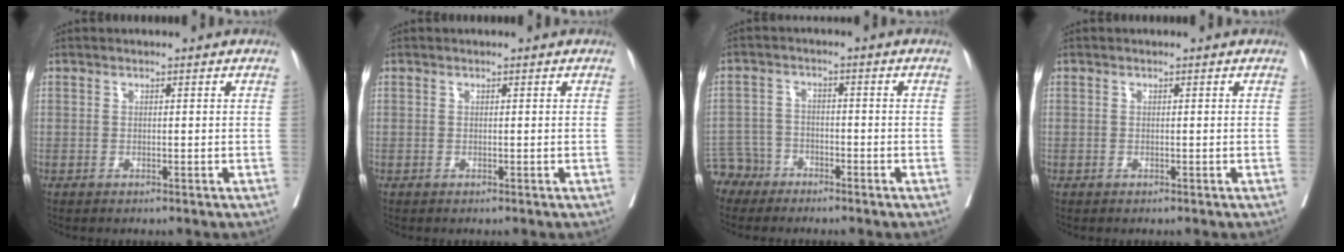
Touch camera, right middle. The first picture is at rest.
{"total": 0.0}
{"total": 4.7, "force": [-3.7, 2.8, -0.8], "torque": [0.018, 0.004, -0.075]}
{"total": 0.6, "force": [-0.1, 0.5, -0.1], "torque": [0.009, 0.006, -0.005]}